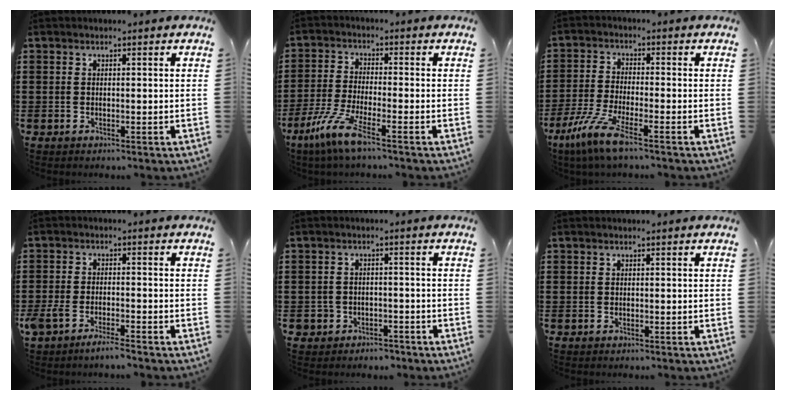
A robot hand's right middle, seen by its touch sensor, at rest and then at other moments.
{"total": 7.6, "force": [-4.6, 1.0, 6.0], "torque": [-0.143, -0.020, -0.092]}
{"total": 7.3, "force": [-4.7, 0.9, 5.5], "torque": [-0.137, -0.021, -0.096]}
{"total": 3.5, "force": [-2.9, 0.3, 1.9], "torque": [-0.054, -0.007, -0.061]}
{"total": 2.3, "force": [-2.0, 1.2, -0.2], "torque": [-0.006, 0.000, -0.046]}
{"total": 0.0}